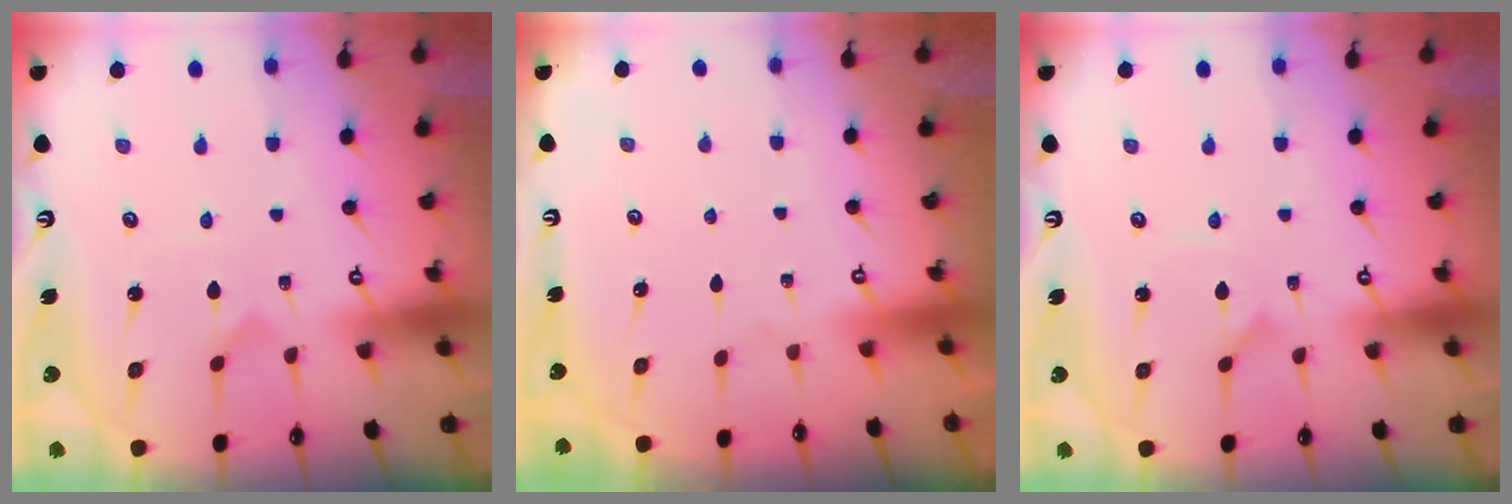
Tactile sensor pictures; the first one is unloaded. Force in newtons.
{"total": 0.0}
{"total": 1.1, "press": 1.1, "slide": 0.1}